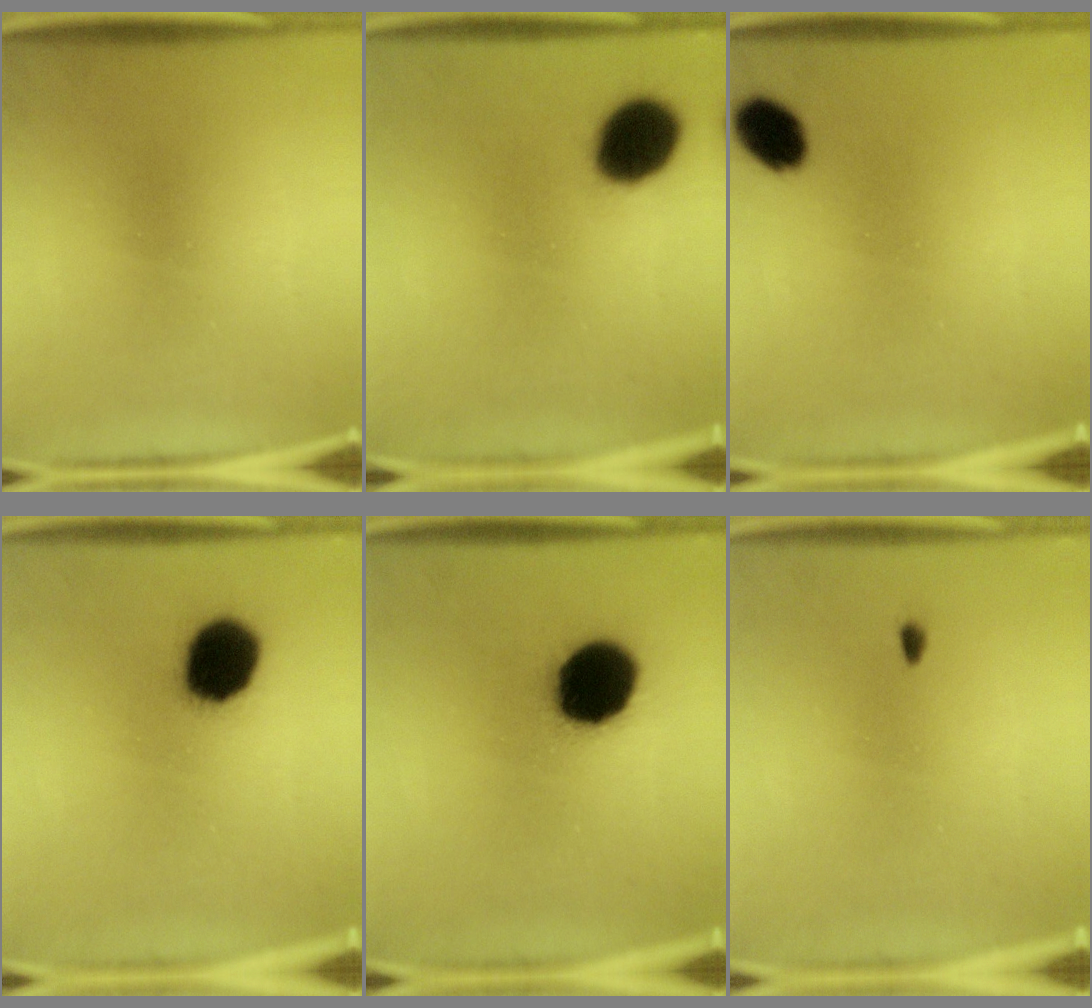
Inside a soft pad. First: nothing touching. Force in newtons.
{"total": 12.6}
{"total": 6.4}
{"total": 14.1}
{"total": 17.8}
{"total": 0.6}